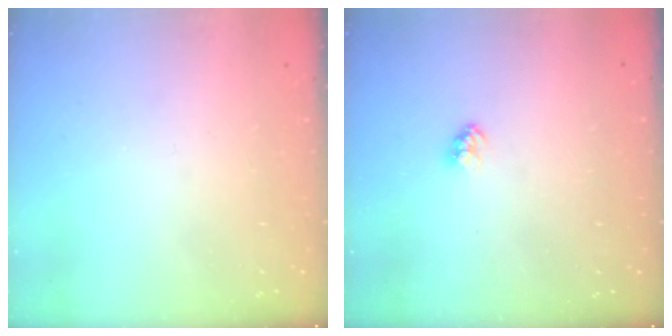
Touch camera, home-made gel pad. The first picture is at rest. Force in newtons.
{"total": 2.4, "press": 2.4, "slide": 0.1}